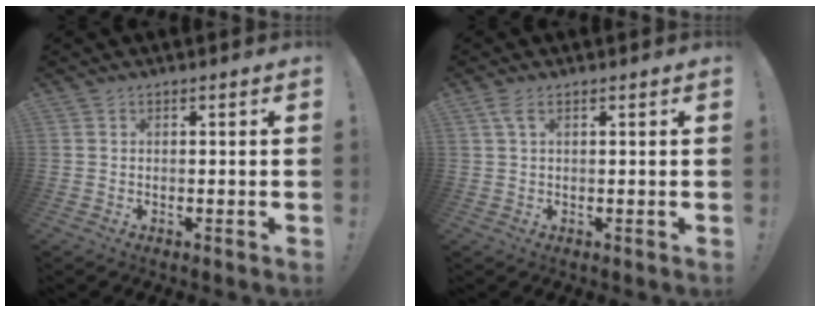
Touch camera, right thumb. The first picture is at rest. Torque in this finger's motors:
{"motor_torque": [0.07, -0.18, 0.33, 0.14, -0.01]}